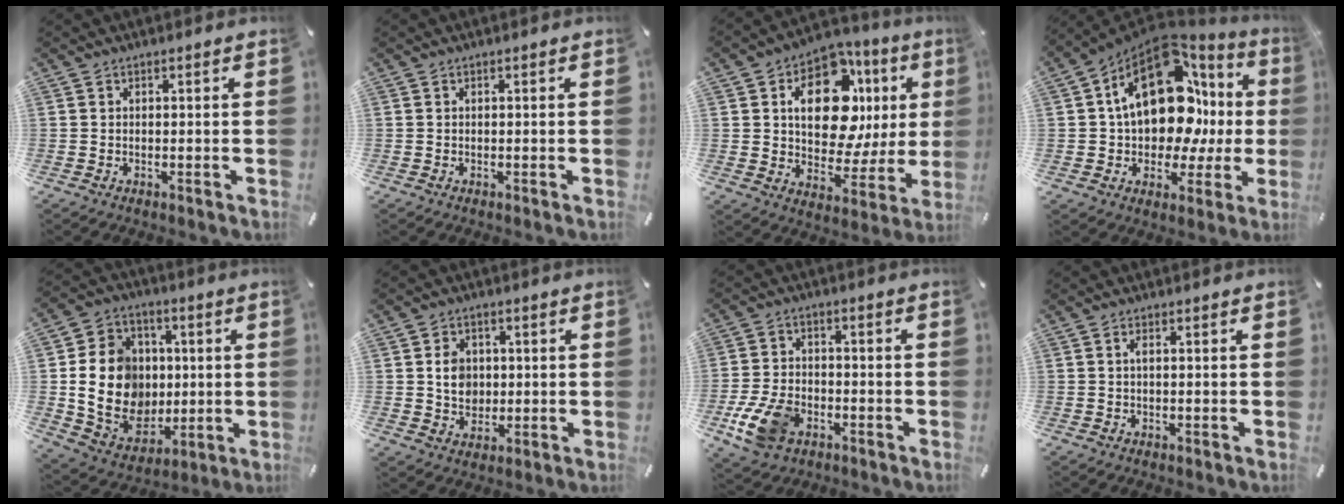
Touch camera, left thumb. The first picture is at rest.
{"total": 0.0}
{"total": 17.8, "force": [5.9, 10.4, 13.2], "torque": [-0.192, -0.029, 0.102]}
{"total": 22.0, "force": [5.6, 13.3, 16.6], "torque": [-0.269, -0.036, 0.095]}
{"total": 17.6, "force": [0.9, 15.2, 8.7], "torque": [-0.170, -0.002, 0.031]}
{"total": 5.9, "force": [0.6, 5.2, 2.5], "torque": [-0.027, -0.002, 0.006]}
{"total": 10.3, "force": [-4.6, 6.9, 6.2], "torque": [-0.136, 0.016, -0.081]}
{"total": 1.2, "force": [0.0, 0.2, 1.2], "torque": [-0.024, -0.001, 0.000]}